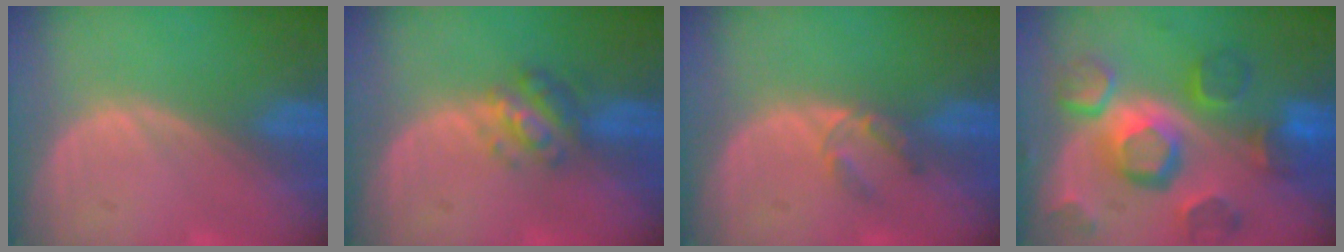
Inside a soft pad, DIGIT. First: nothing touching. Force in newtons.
{"total": 4.9, "press": 4.4, "slide": 2.0}
{"total": 2.7, "press": 2.5, "slide": 1.0}
{"total": 12.1, "press": 10.5, "slide": 5.9}